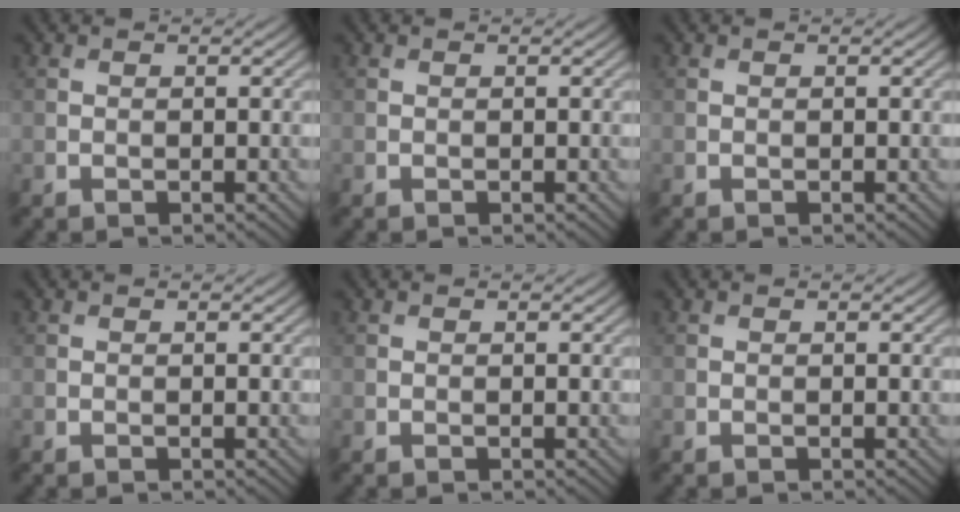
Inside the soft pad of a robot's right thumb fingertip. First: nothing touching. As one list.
[{"total": 0.0}, {"total": 0.0}, {"total": 0.0}, {"total": 0.0}, {"total": 0.0}]